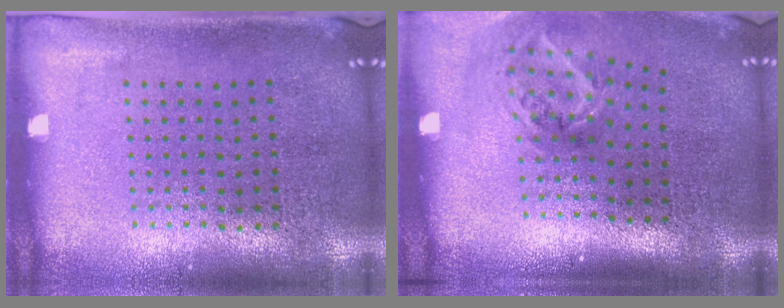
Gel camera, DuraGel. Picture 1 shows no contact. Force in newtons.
{"total": 1.9, "press": 1.2, "slide": 1.5}